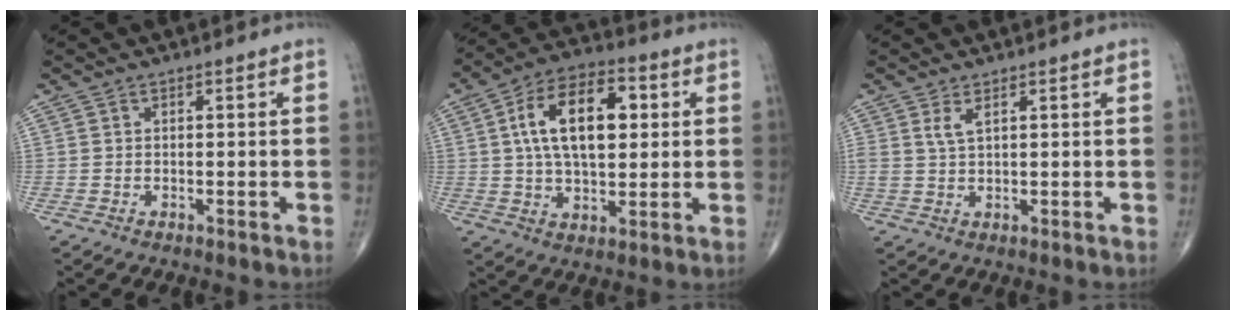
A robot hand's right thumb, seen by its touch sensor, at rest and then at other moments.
{"total": 16.3, "force": [3.2, 8.7, 13.3], "torque": [-0.212, 0.012, 0.051]}
{"total": 2.4, "force": [1.3, 0.8, 1.8], "torque": [-0.043, -0.003, 0.032]}